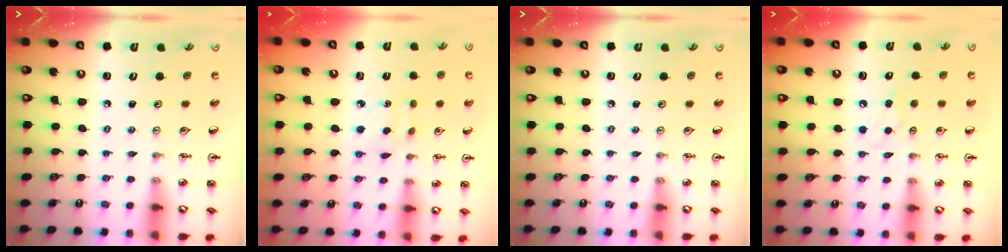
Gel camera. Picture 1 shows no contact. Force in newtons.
{"total": 3.1, "press": 3.0, "slide": 0.6}
{"total": 0.0}
{"total": 5.1, "press": 4.9, "slide": 1.4}